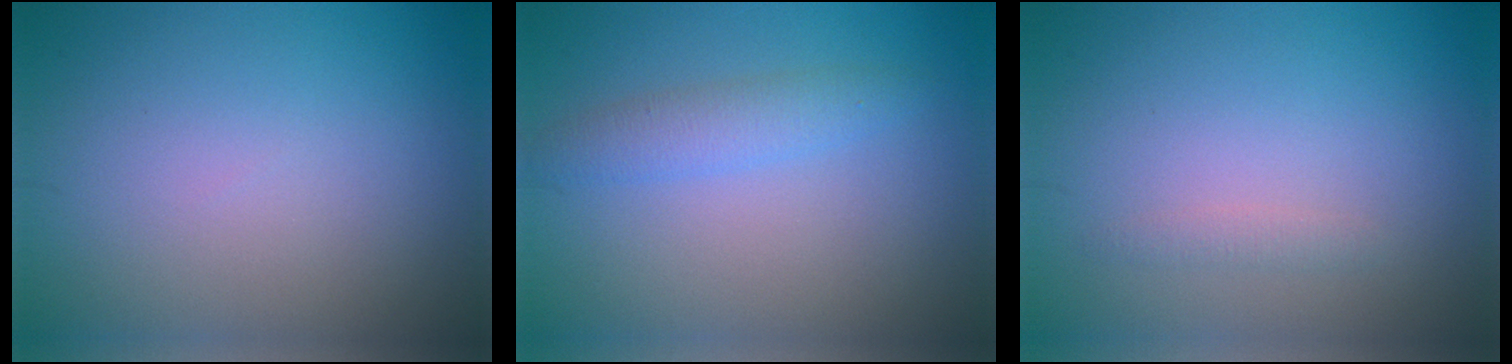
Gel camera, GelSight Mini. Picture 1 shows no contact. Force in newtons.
{"total": 2.3, "press": 2.3, "slide": 0.1}
{"total": 0.8, "press": 0.8, "slide": 0.0}